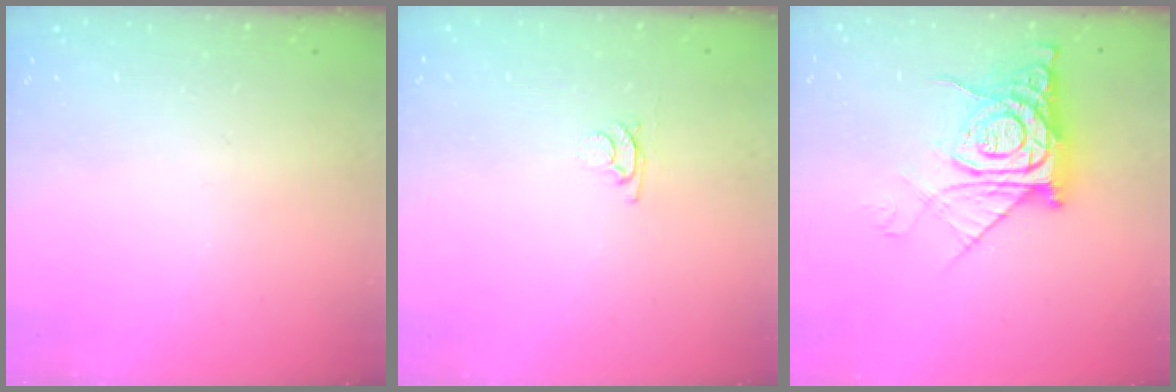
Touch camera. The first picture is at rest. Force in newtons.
{"total": 3.1, "press": 3.0, "slide": 0.4}
{"total": 13.7, "press": 13.6, "slide": 1.5}